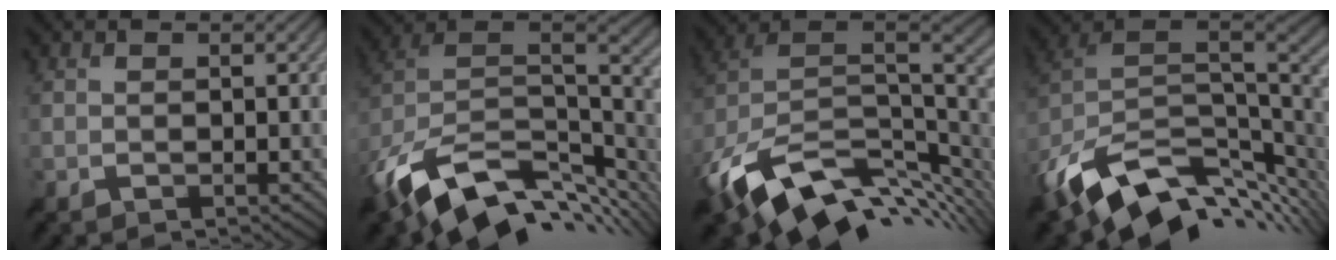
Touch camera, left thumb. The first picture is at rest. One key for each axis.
{"total": 15.6, "fx": -6.8, "fy": 8.6, "fz": 11.0, "tx": -0.243, "ty": -0.025, "tz": -0.107}
{"total": 16.3, "fx": -5.6, "fy": 9.2, "fz": 12.3, "tx": -0.262, "ty": -0.011, "tz": -0.095}
{"total": 15.5, "fx": -5.9, "fy": 8.9, "fz": 11.2, "tx": -0.241, "ty": -0.025, "tz": -0.094}